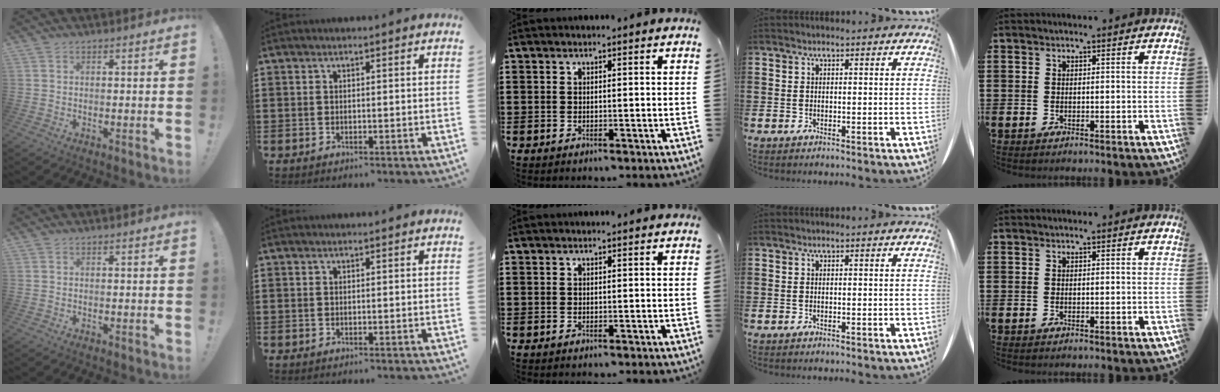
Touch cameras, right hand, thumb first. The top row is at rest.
{}